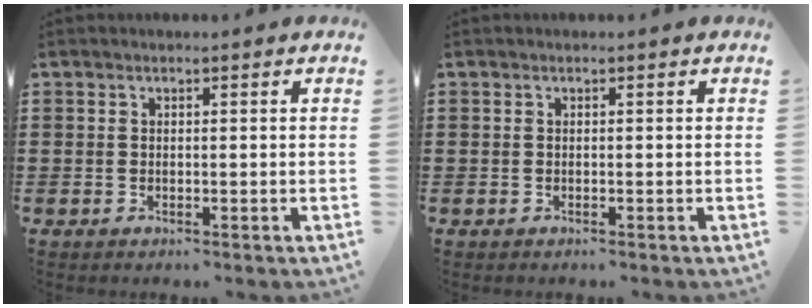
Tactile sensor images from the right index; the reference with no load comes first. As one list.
[{"total": 0.0}]